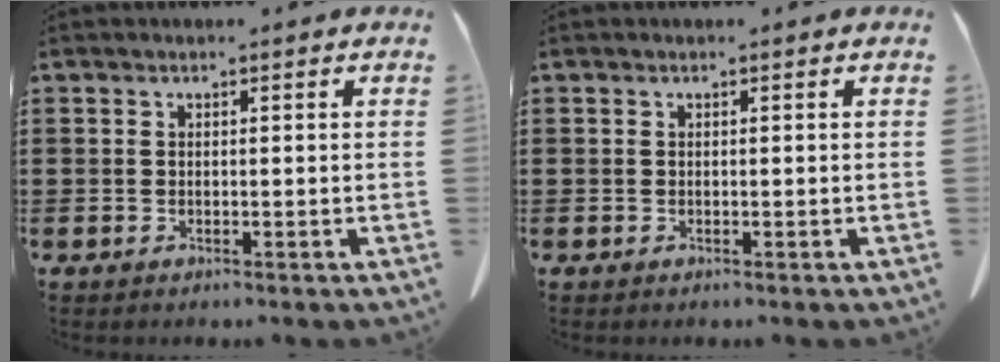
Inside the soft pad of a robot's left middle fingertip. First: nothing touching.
{"total": 0.0}